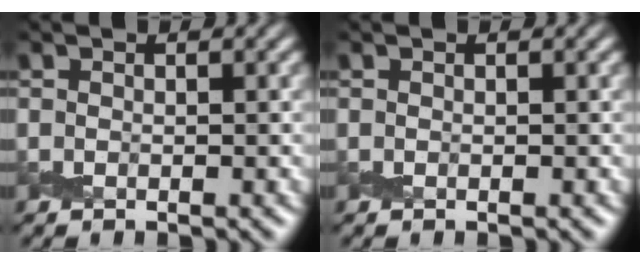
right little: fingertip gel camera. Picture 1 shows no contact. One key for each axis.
{"total": 0.0}